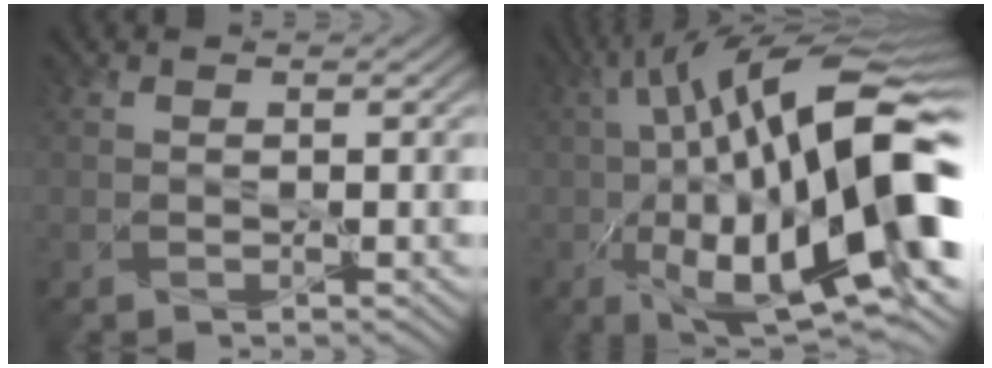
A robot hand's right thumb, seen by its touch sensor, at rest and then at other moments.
{"total": 21.0, "force": [-2.7, 7.6, 19.4], "torque": [-0.297, 0.004, -0.053]}